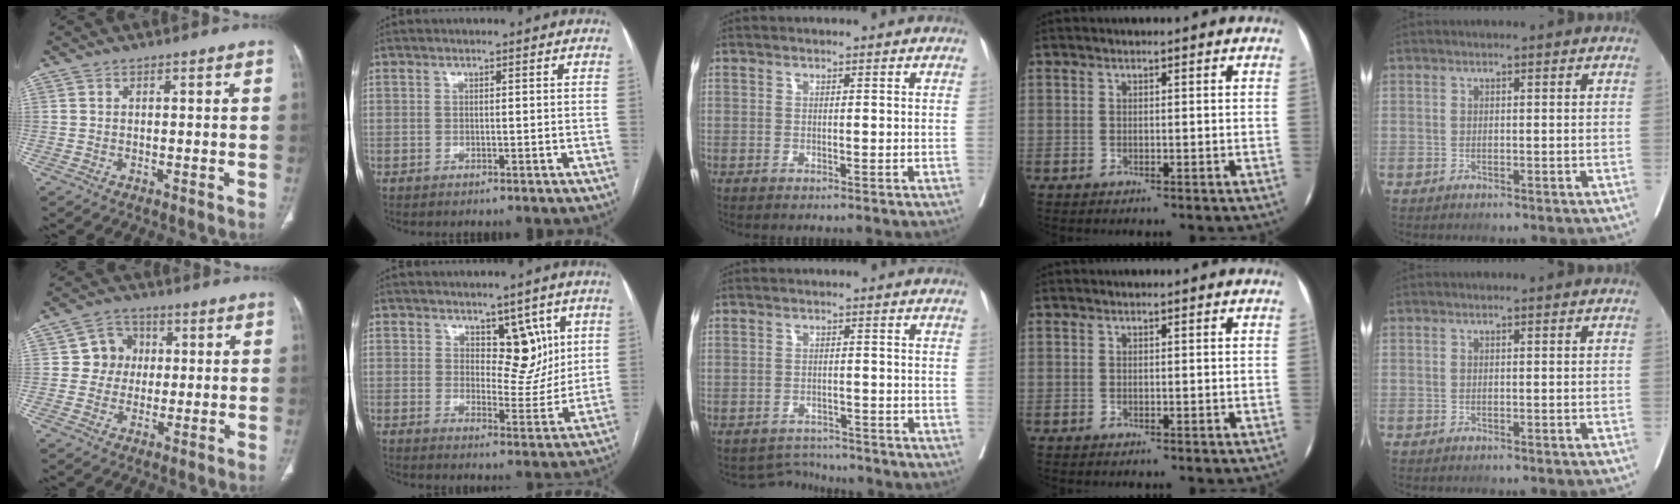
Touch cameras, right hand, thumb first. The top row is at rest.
{"thumb": {"total": 6.5, "force": [0.7, 6.2, 1.7], "torque": [0.014, 0.011, 0.005]}, "index": {"total": 6.7, "force": [3.1, 3.6, 4.7], "torque": [-0.053, -0.001, 0.052]}, "middle": {"total": 3.4, "force": [-3.2, 0.5, -1.2], "torque": [0.019, 0.007, -0.047]}}